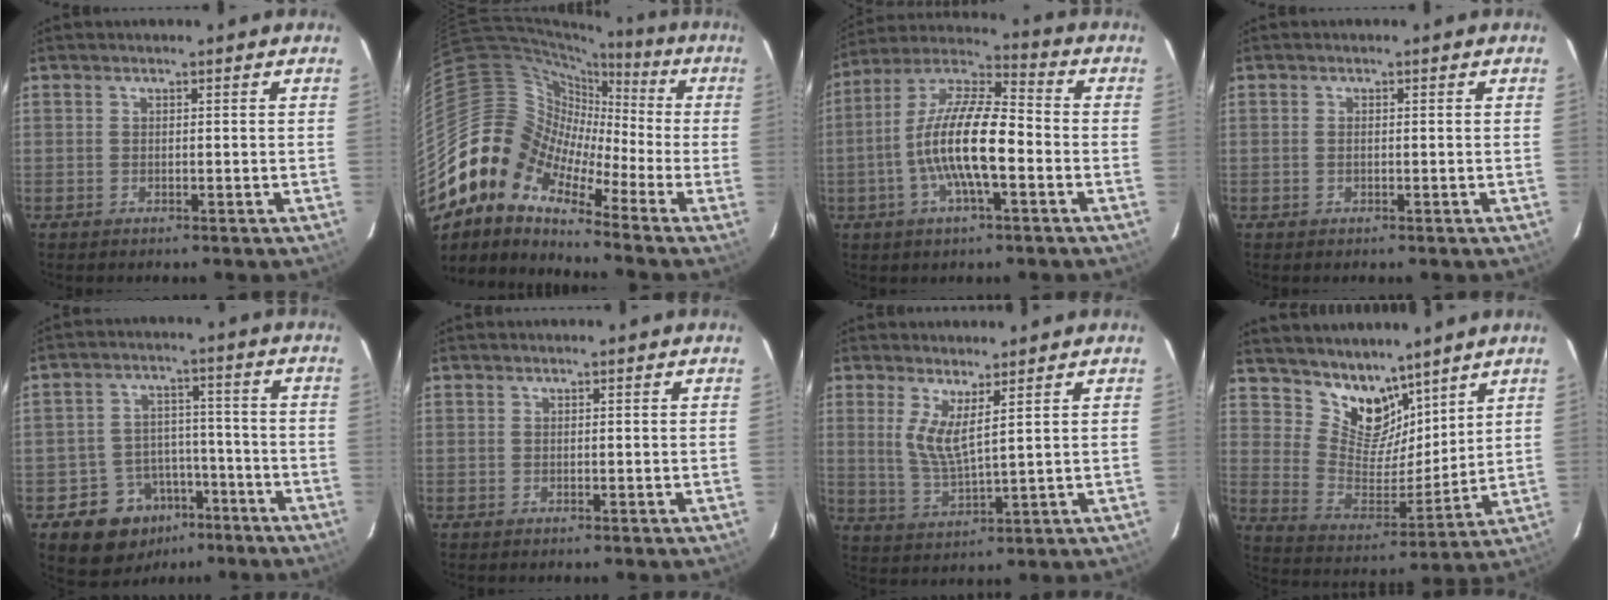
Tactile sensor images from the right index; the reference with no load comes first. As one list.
[{"total": 11.1, "force": [-6.8, 7.5, 4.5], "torque": [-0.070, 0.027, -0.163]}, {"total": 14.6, "force": [-3.5, 3.7, 13.7], "torque": [-0.264, 0.000, -0.072]}, {"total": 0.7, "force": [-0.1, 0.3, 0.6], "torque": [-0.014, 0.001, -0.003]}, {"total": 11.1, "force": [-6.5, 8.6, 2.6], "torque": [-0.059, 0.035, -0.080]}, {"total": 0.0}, {"total": 6.1, "force": [2.6, 0.9, 5.4], "torque": [-0.110, -0.018, 0.053]}, {"total": 12.3, "force": [9.4, 6.5, 4.5], "torque": [-0.084, -0.002, 0.181]}]